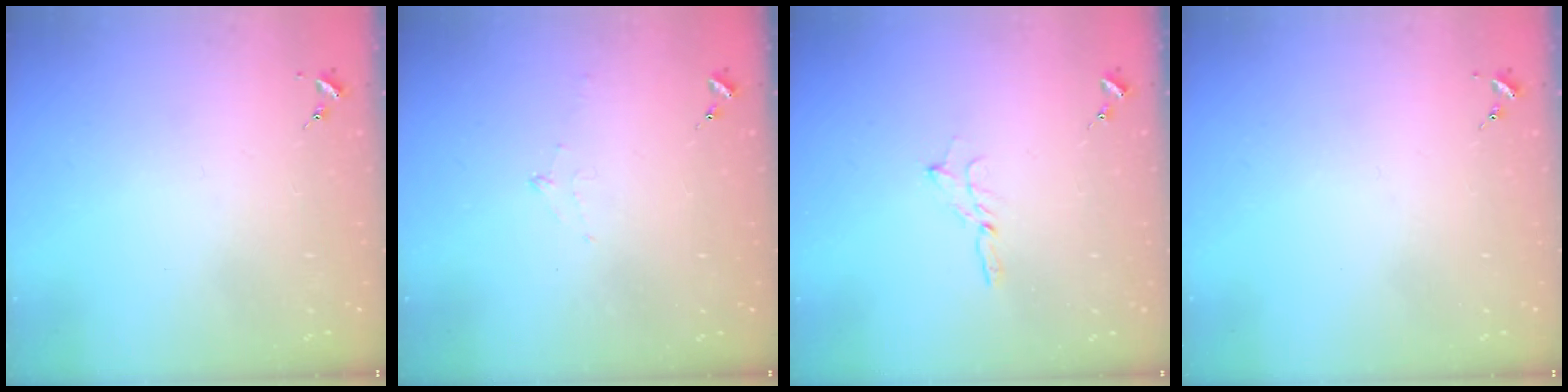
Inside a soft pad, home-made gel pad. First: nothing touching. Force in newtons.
{"total": 6.7, "press": 6.7, "slide": 0.7}
{"total": 2.3, "press": 2.3, "slide": 0.2}
{"total": 0.0}